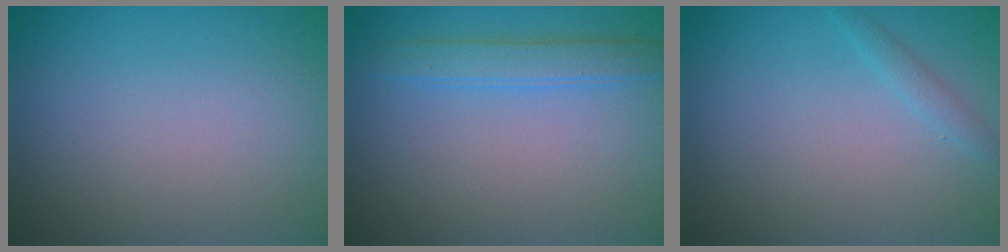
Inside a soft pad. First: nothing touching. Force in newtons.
{"total": 3.4, "press": 3.4, "slide": 0.2}
{"total": 1.1, "press": 1.1, "slide": 0.1}